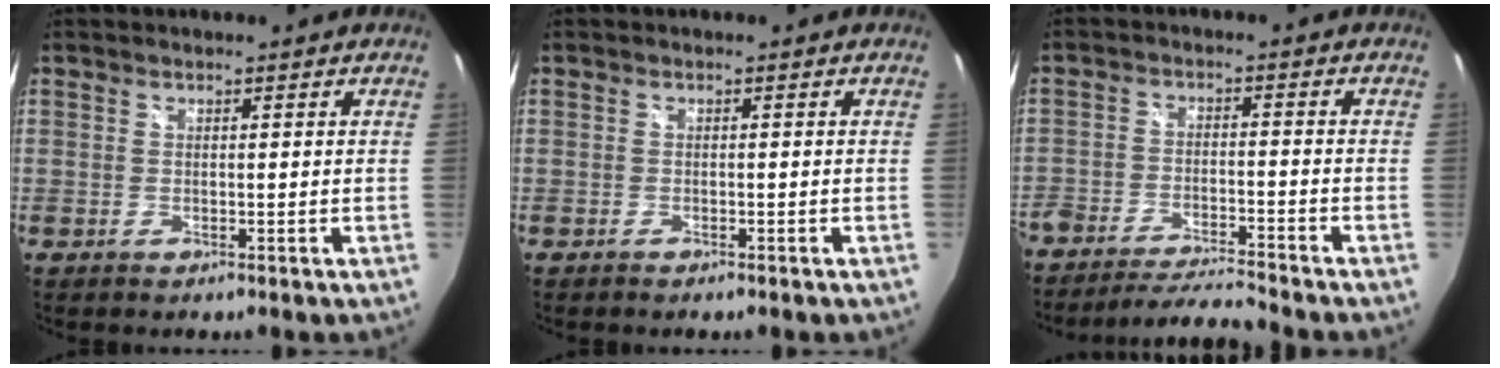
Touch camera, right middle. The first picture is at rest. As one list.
[{"total": 1.2, "force": [-1.0, 0.3, 0.6], "torque": [-0.013, -0.004, -0.018]}, {"total": 10.8, "force": [-10.1, 0.5, 3.7], "torque": [-0.094, -0.007, -0.177]}]